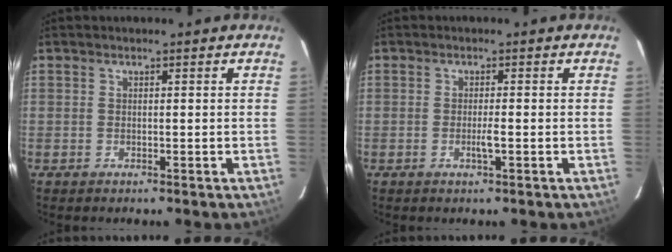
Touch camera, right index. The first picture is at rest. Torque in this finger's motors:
{"motor_torque": [0.42, -0.06, 0.22, 0.04]}